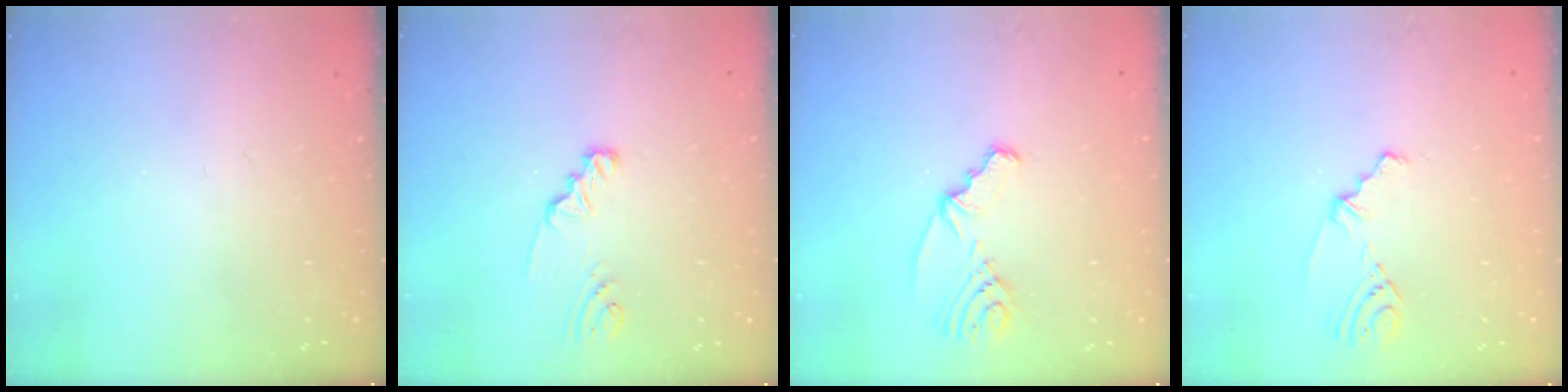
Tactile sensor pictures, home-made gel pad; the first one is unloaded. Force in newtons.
{"total": 2.1, "press": 2.1, "slide": 0.2}
{"total": 5.9, "press": 4.7, "slide": 3.5}
{"total": 2.8, "press": 2.3, "slide": 1.5}